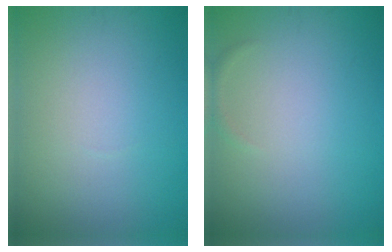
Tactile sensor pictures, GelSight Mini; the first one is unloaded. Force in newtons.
{"total": 0.5, "press": 0.5, "slide": 0.1}